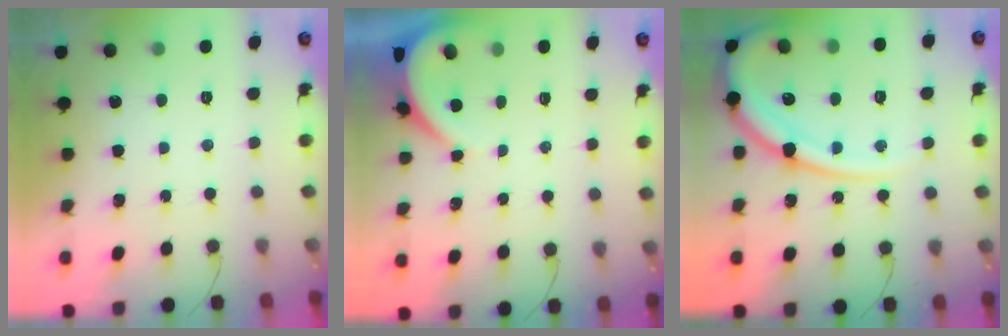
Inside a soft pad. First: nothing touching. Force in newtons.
{"total": 3.4, "press": 3.4, "slide": 0.5}
{"total": 17.3, "press": 17.2, "slide": 1.9}